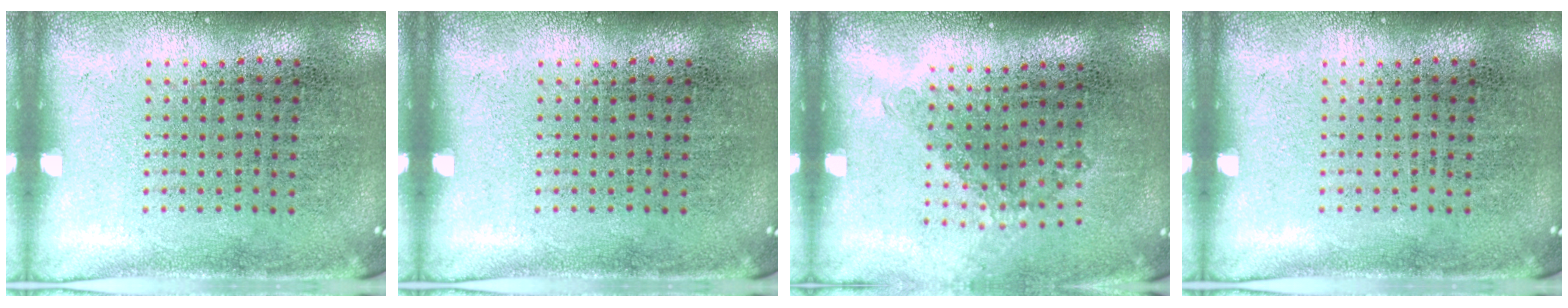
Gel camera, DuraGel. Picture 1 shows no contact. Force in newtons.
{"total": 0.0}
{"total": 1.2, "press": 0.9, "slide": 0.8}
{"total": 0.0}